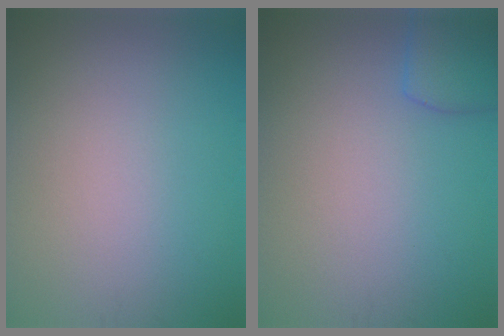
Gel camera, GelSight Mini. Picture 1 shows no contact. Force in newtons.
{"total": 2.7, "press": 2.7, "slide": 0.1}